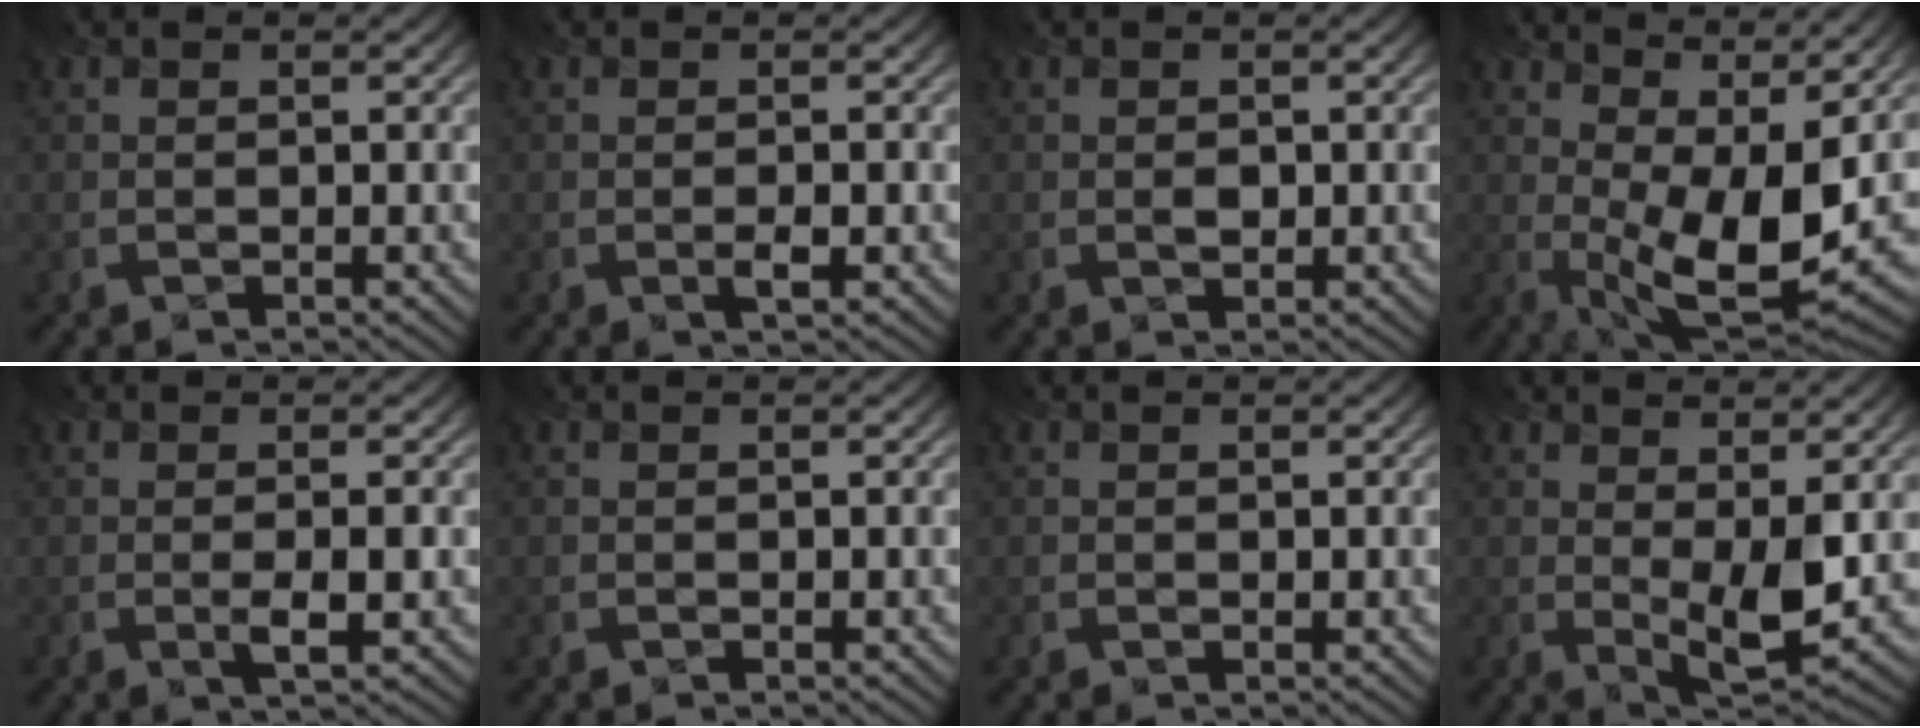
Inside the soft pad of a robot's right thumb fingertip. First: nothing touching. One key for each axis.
{"total": 1.6, "fx": -0.4, "fy": 0.4, "fz": 1.4, "tx": -0.026, "ty": -0.002, "tz": -0.007}
{"total": 1.0, "fx": -0.1, "fy": 0.7, "fz": 0.7, "tx": -0.013, "ty": -0.005, "tz": -0.001}
{"total": 12.4, "fx": 3.7, "fy": 5.3, "fz": 10.6, "tx": -0.188, "ty": -0.015, "tz": 0.069}
{"total": 2.2, "fx": -0.3, "fy": 0.4, "fz": 2.1, "tx": -0.040, "ty": -0.003, "tz": -0.005}
{"total": 0.0}
{"total": 0.0}
{"total": 5.8, "fx": 0.5, "fy": 2.1, "fz": 5.4, "tx": -0.101, "ty": -0.011, "tz": 0.015}